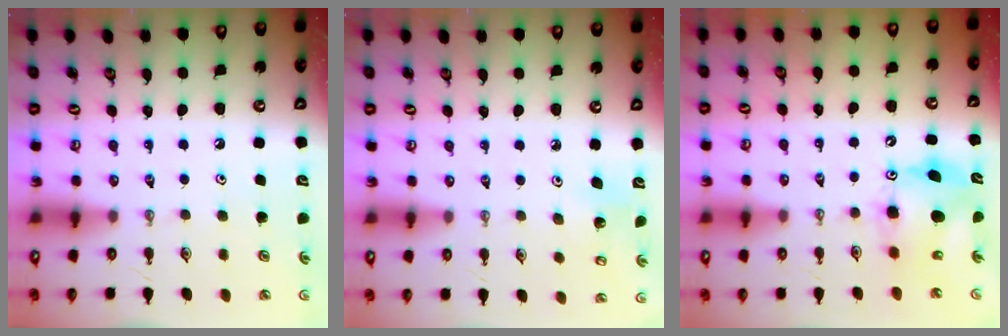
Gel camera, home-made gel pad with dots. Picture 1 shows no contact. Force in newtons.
{"total": 4.1, "press": 4.0, "slide": 0.5}
{"total": 9.2, "press": 9.2, "slide": 0.3}